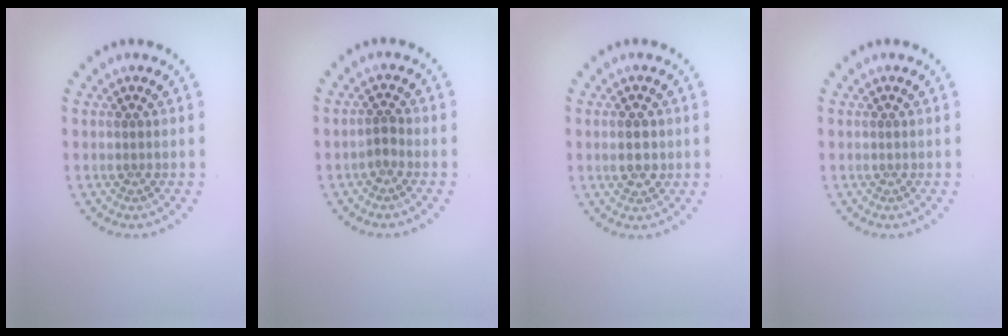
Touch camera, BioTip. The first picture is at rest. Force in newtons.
{"total": 1.1, "press": 0.9, "slide": 0.7}
{"total": 2.1, "press": 2.1, "slide": 0.1}
{"total": 0.0}